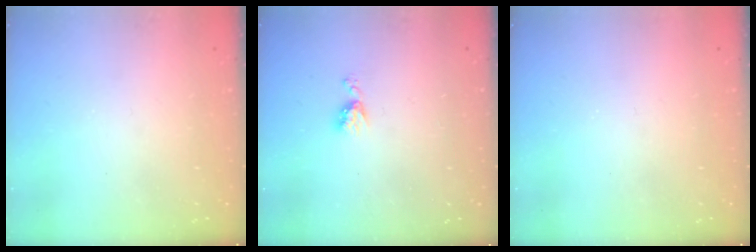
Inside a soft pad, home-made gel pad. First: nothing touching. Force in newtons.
{"total": 4.9, "press": 4.9, "slide": 0.6}
{"total": 0.0}